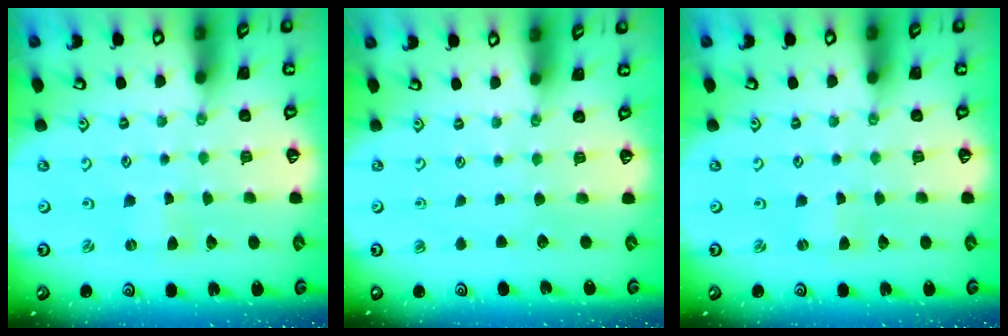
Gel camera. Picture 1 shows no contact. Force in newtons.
{"total": 0.0}
{"total": 1.2, "press": 1.2, "slide": 0.2}